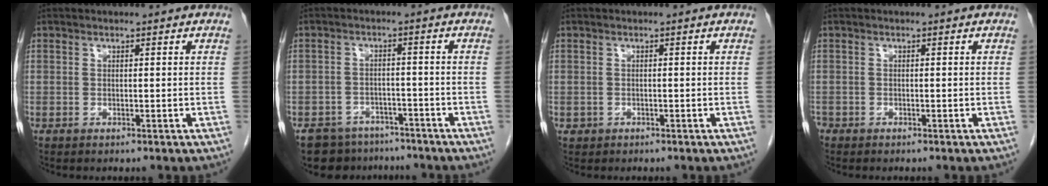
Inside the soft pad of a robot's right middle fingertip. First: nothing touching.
{"total": 8.4, "force": [-7.0, 4.5, 0.8], "torque": [-0.009, 0.011, -0.095]}
{"total": 0.7, "force": [-0.3, 0.7, 0.0], "torque": [-0.006, 0.003, -0.002]}
{"total": 0.9, "force": [-0.7, 0.5, 0.1], "torque": [-0.007, 0.000, -0.014]}